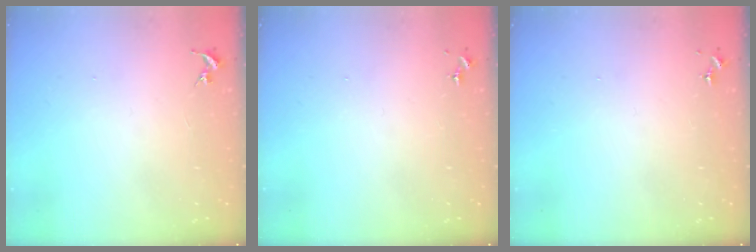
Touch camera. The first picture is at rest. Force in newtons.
{"total": 0.0}
{"total": 0.0}